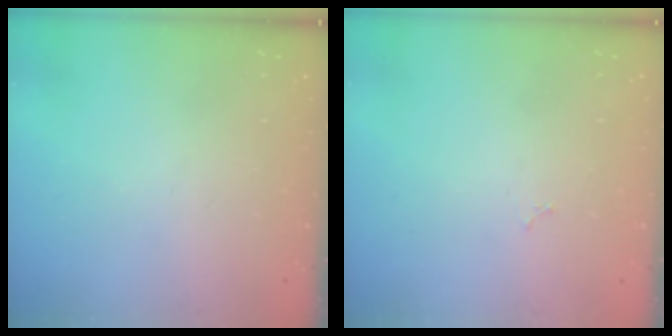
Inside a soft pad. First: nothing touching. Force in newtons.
{"total": 2.9, "press": 2.9, "slide": 0.4}